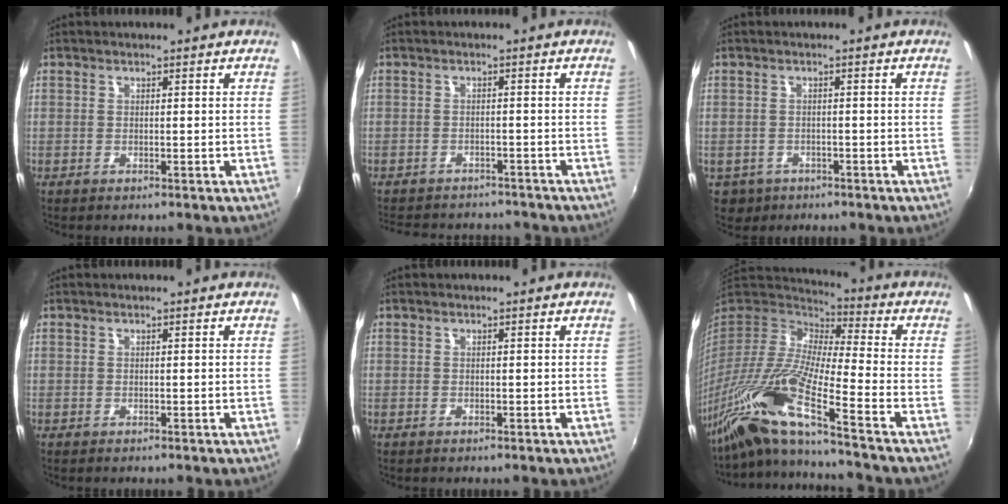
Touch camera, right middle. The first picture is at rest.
{"total": 11.5, "force": [-10.0, 4.2, 3.8], "torque": [-0.090, -0.011, -0.140]}
{"total": 4.7, "force": [-2.0, 4.0, 1.4], "torque": [-0.039, -0.007, -0.024]}
{"total": 0.0}
{"total": 0.0}
{"total": 18.3, "force": [-12.9, -0.1, 13.0], "torque": [-0.237, -0.031, -0.261]}